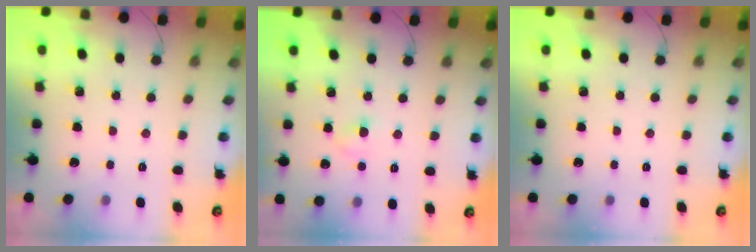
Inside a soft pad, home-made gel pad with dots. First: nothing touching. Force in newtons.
{"total": 2.9, "press": 2.8, "slide": 1.0}
{"total": 0.0}